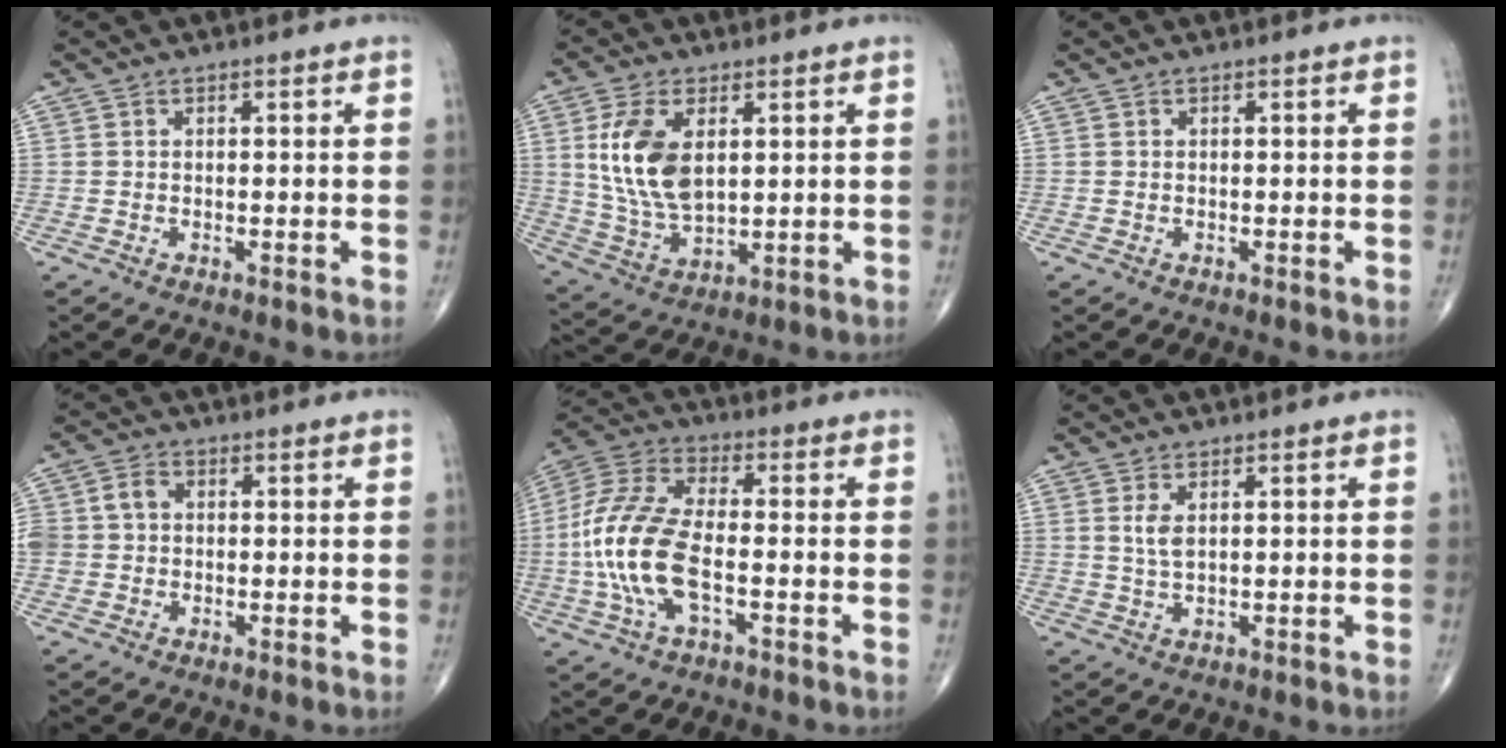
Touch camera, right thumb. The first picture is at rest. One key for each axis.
{"total": 12.8, "fx": 3.0, "fy": 7.0, "fz": 10.3, "tx": -0.201, "ty": -0.014, "tz": 0.066}
{"total": 0.0}
{"total": 5.9, "fx": 0.3, "fy": 4.9, "fz": 3.2, "tx": -0.060, "ty": 0.021, "tz": 0.005}
{"total": 15.9, "fx": -3.0, "fy": 7.2, "fz": 13.9, "tx": -0.309, "ty": 0.025, "tz": -0.060}
{"total": 3.0, "fx": 0.9, "fy": 1.3, "fz": 2.5, "tx": -0.051, "ty": -0.003, "tz": 0.022}